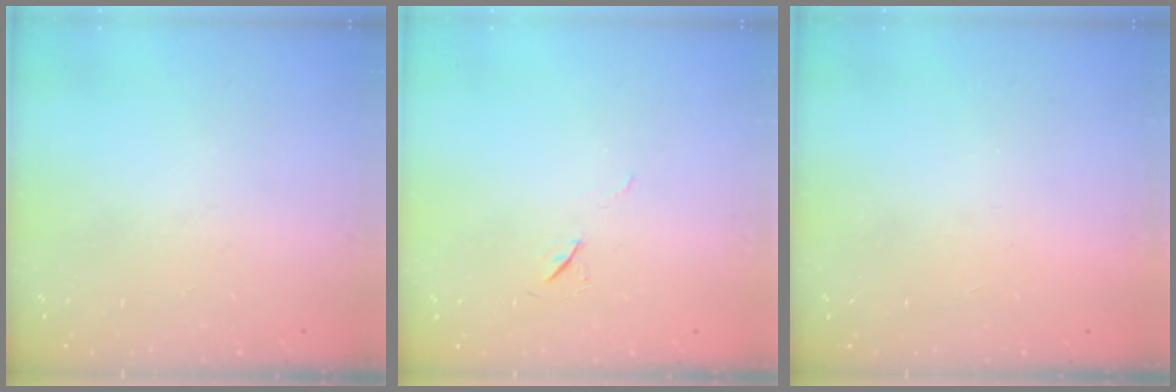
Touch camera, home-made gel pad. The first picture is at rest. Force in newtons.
{"total": 6.4, "press": 5.8, "slide": 2.5}
{"total": 1.5, "press": 1.5, "slide": 0.1}